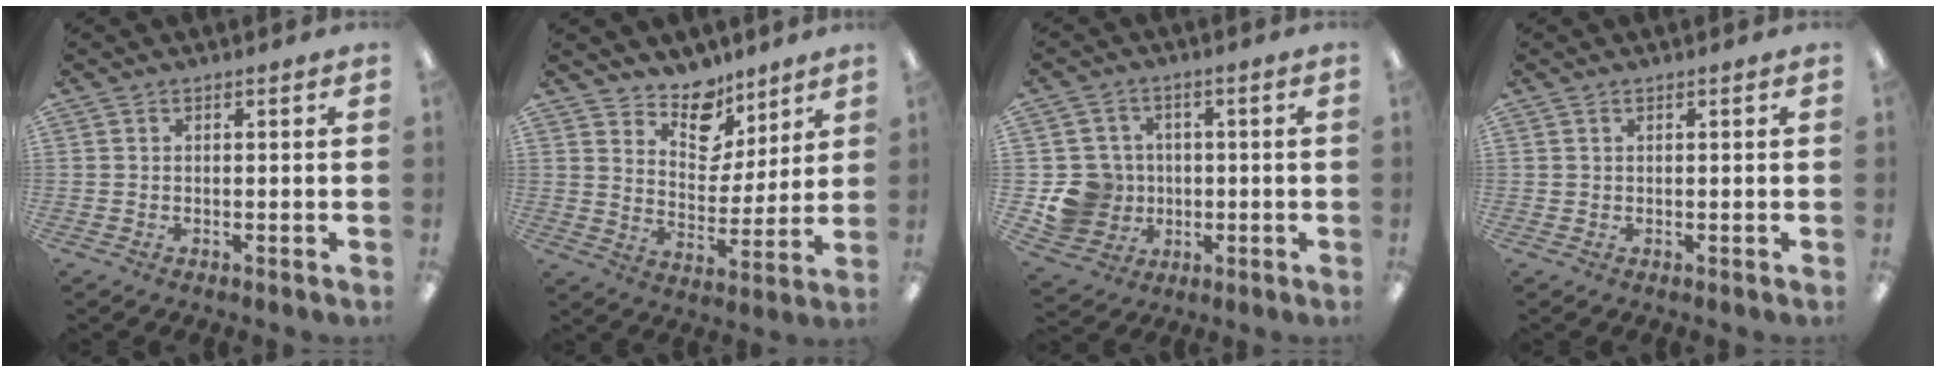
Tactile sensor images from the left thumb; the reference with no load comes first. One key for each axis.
{"total": 11.3, "fx": 8.8, "fy": 6.3, "fz": 3.0, "tx": -0.051, "ty": -0.066, "tz": 0.166}
{"total": 10.1, "fx": -1.3, "fy": 9.7, "fz": 2.6, "tx": -0.075, "ty": 0.017, "tz": -0.010}
{"total": 0.7, "fx": 0.4, "fy": 0.6, "fz": 0.2, "tx": -0.005, "ty": 0.003, "tz": 0.008}